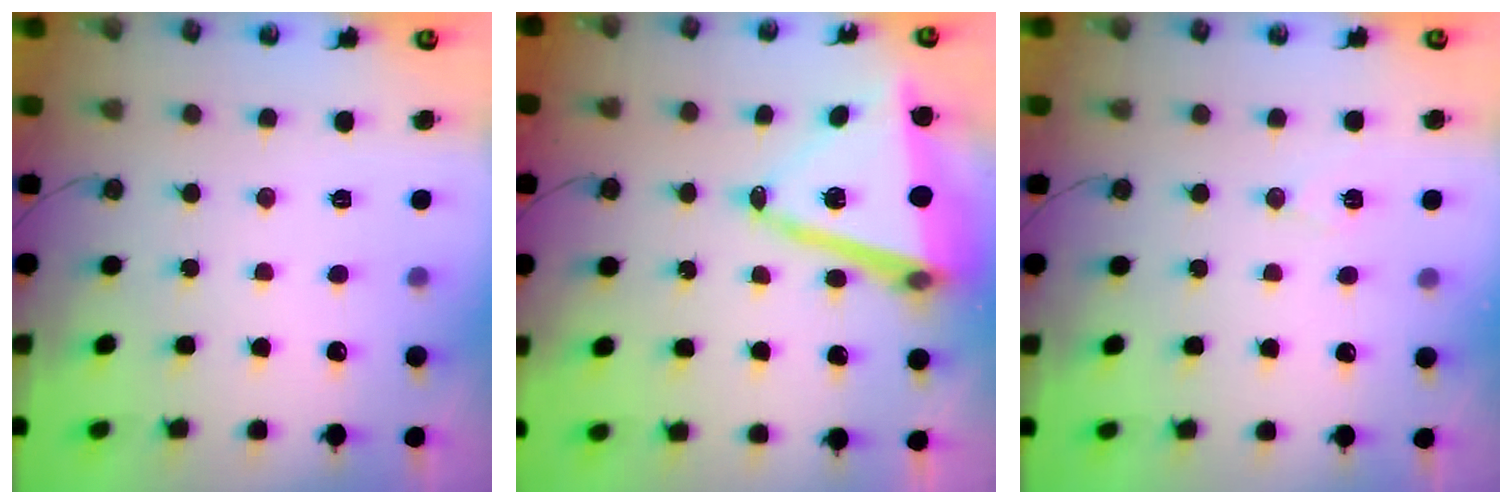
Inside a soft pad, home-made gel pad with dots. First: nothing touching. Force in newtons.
{"total": 14.8, "press": 14.5, "slide": 2.9}
{"total": 6.3, "press": 5.0, "slide": 3.8}